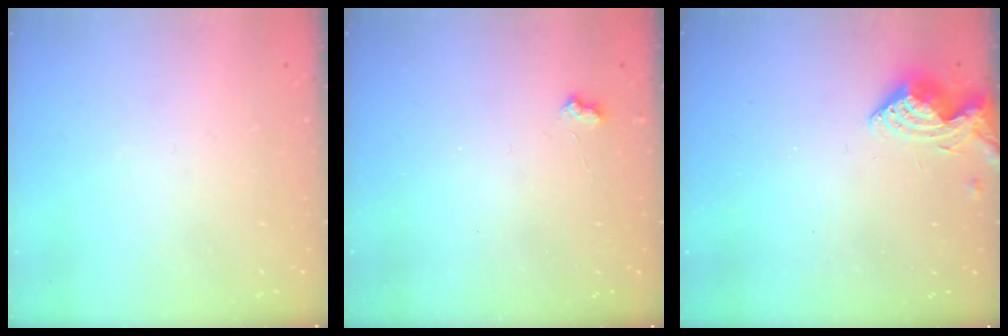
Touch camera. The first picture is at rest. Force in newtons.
{"total": 2.4, "press": 2.4, "slide": 0.5}
{"total": 8.3, "press": 8.3, "slide": 0.4}